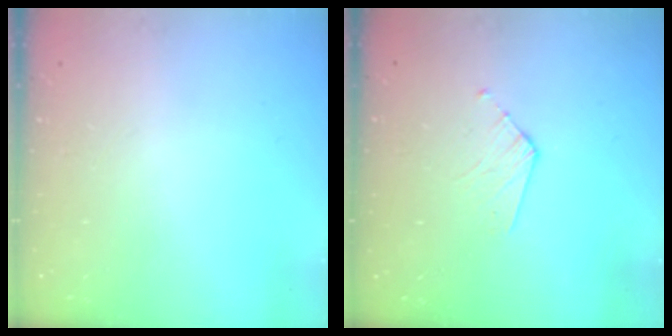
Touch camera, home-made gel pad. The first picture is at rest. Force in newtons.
{"total": 3.4, "press": 3.3, "slide": 0.3}